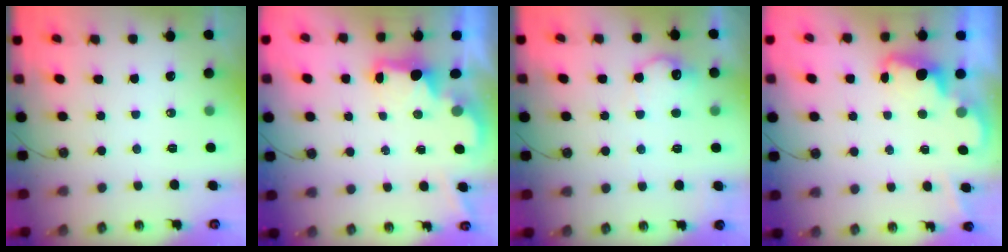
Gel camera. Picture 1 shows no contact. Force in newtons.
{"total": 2.1, "press": 1.9, "slide": 0.8}
{"total": 10.5, "press": 10.5, "slide": 0.3}
{"total": 2.4, "press": 2.3, "slide": 0.5}